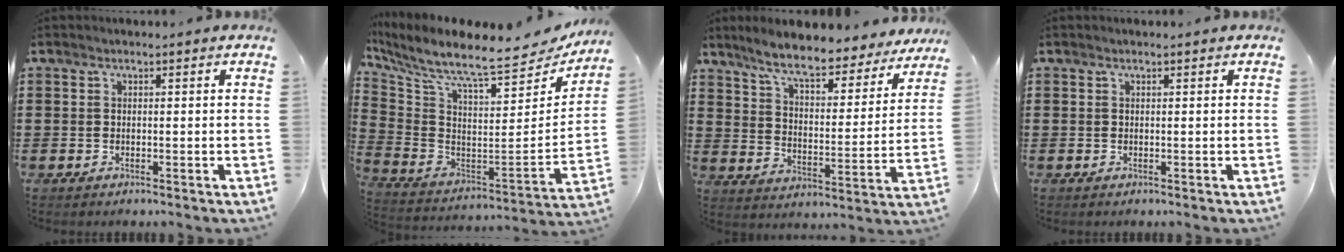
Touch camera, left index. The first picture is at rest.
{"total": 7.5, "force": [6.6, 0.3, 3.4], "torque": [-0.102, -0.073, 0.104]}
{"total": 7.9, "force": [6.9, 0.7, 3.9], "torque": [-0.102, -0.038, 0.116]}
{"total": 0.0}